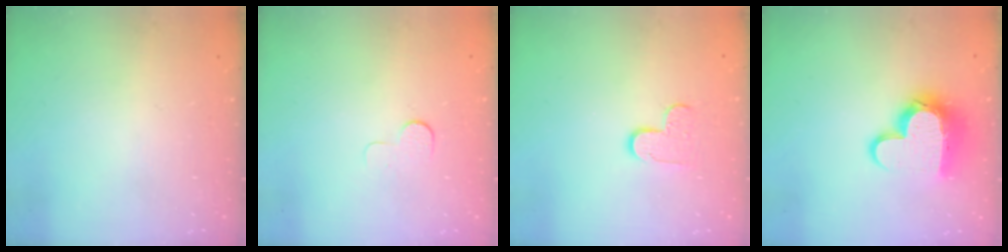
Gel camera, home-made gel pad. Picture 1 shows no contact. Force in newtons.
{"total": 3.9, "press": 3.9, "slide": 0.3}
{"total": 5.5, "press": 5.5, "slide": 0.5}
{"total": 14.0, "press": 14.0, "slide": 1.0}